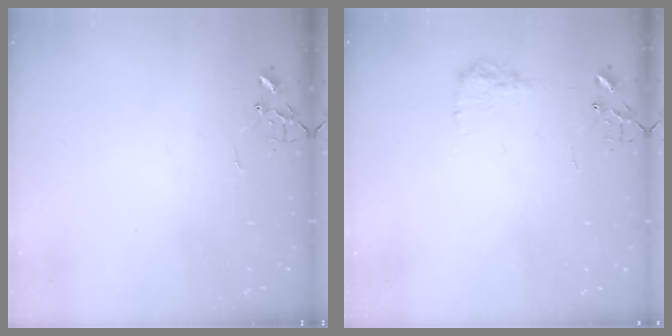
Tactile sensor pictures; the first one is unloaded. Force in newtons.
{"total": 8.9, "press": 8.9, "slide": 0.3}